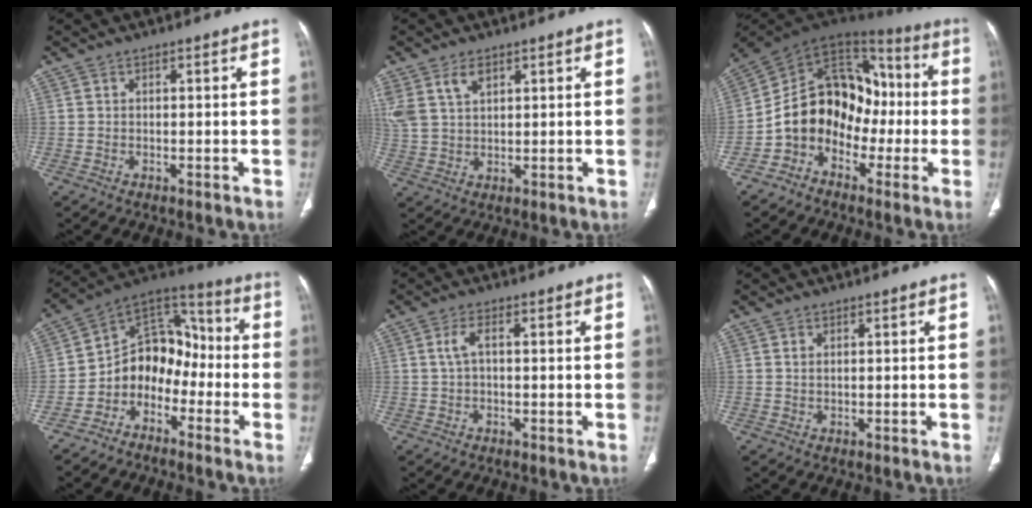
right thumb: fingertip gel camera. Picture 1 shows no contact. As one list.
[{"total": 6.5, "force": [3.5, 3.7, 4.1], "torque": [-0.083, -0.004, 0.078]}, {"total": 15.9, "force": [-4.3, 12.3, 9.1], "torque": [-0.106, 0.078, -0.084]}, {"total": 11.8, "force": [-4.8, 9.1, 5.8], "torque": [-0.050, 0.090, -0.099]}, {"total": 2.6, "force": [0.3, 1.1, 2.3], "torque": [-0.054, 0.009, 0.004]}, {"total": 0.9, "force": [0.4, 0.5, 0.7], "torque": [-0.015, 0.002, 0.008]}]